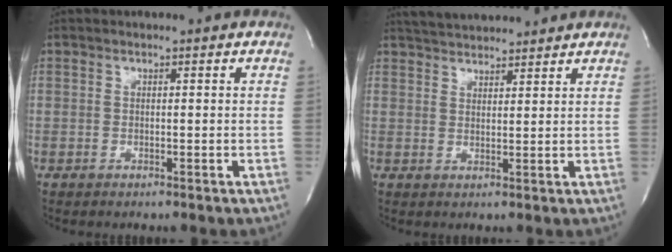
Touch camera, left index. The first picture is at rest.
{"total": 8.8, "force": [8.3, 1.5, 2.6], "torque": [-0.048, 0.027, 0.126]}